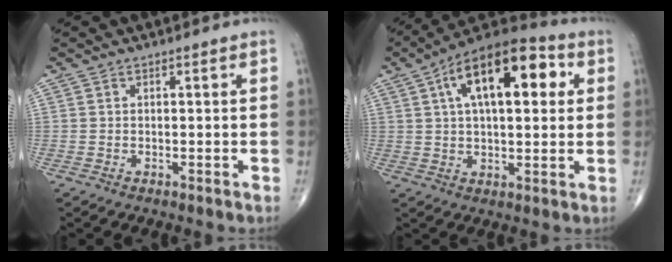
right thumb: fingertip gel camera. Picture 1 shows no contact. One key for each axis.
{"total": 18.9, "fx": 5.7, "fy": 8.8, "fz": 15.7, "tx": -0.226, "ty": 0.021, "tz": 0.080}